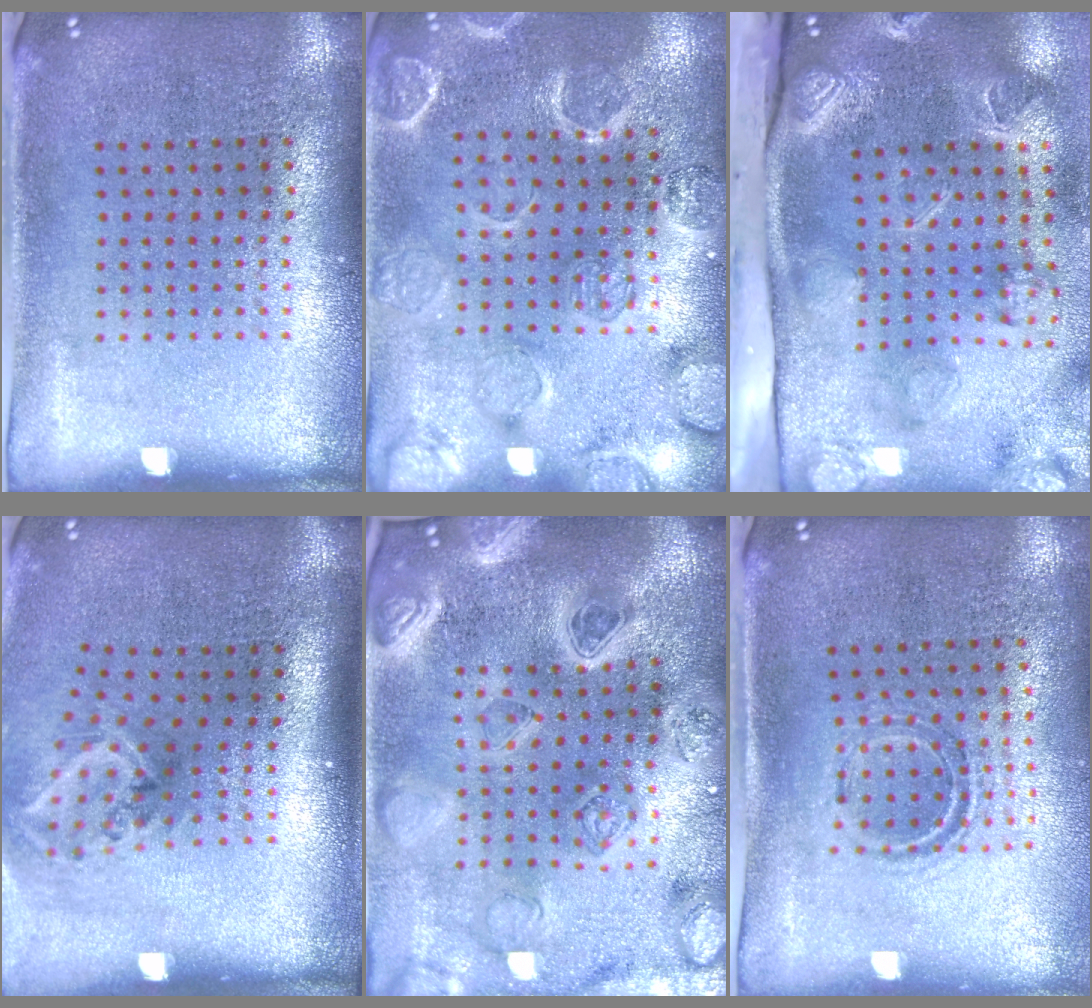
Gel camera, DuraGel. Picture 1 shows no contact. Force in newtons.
{"total": 2.5, "press": 2.5, "slide": 0.1}
{"total": 4.5, "press": 3.3, "slide": 3.0}
{"total": 2.1, "press": 1.3, "slide": 1.7}
{"total": 5.0, "press": 4.3, "slide": 2.7}
{"total": 1.0, "press": 0.9, "slide": 0.3}